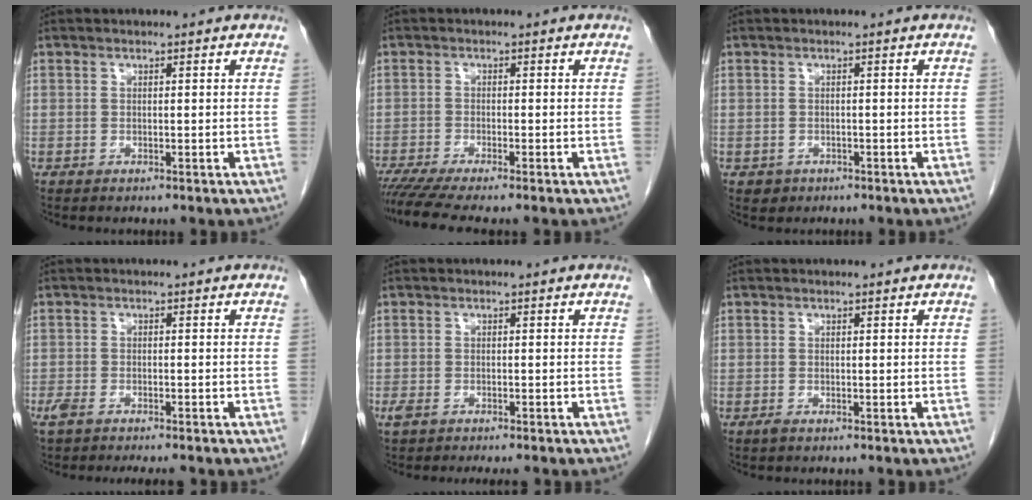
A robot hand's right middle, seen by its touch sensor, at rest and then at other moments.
{"total": 6.4, "force": [-5.3, -0.3, 3.5], "torque": [-0.054, -0.015, -0.090]}
{"total": 1.4, "force": [-0.7, 1.2, 0.1], "torque": [-0.003, 0.004, -0.006]}
{"total": 7.7, "force": [-6.3, 1.8, 4.0], "torque": [-0.060, -0.006, -0.093]}
{"total": 6.0, "force": [-4.8, 1.7, 3.2], "torque": [-0.049, -0.006, -0.068]}
{"total": 0.6, "force": [-0.4, 0.1, 0.4], "torque": [-0.010, -0.002, -0.007]}